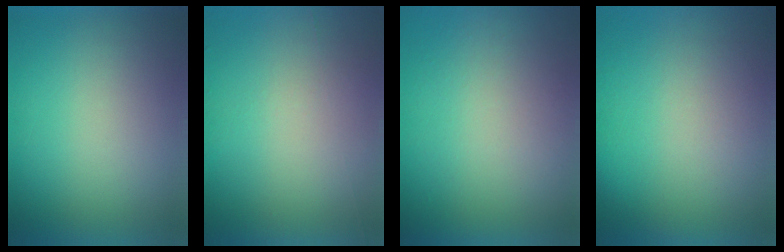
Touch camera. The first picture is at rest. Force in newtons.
{"total": 4.5}
{"total": 9.4}
{"total": 5.8}